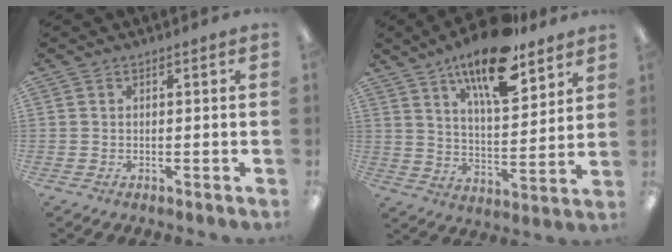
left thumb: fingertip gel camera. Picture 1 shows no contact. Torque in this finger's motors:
{"motor_torque": [0.26, 0.46, 1.39, -1.38, 0.28]}